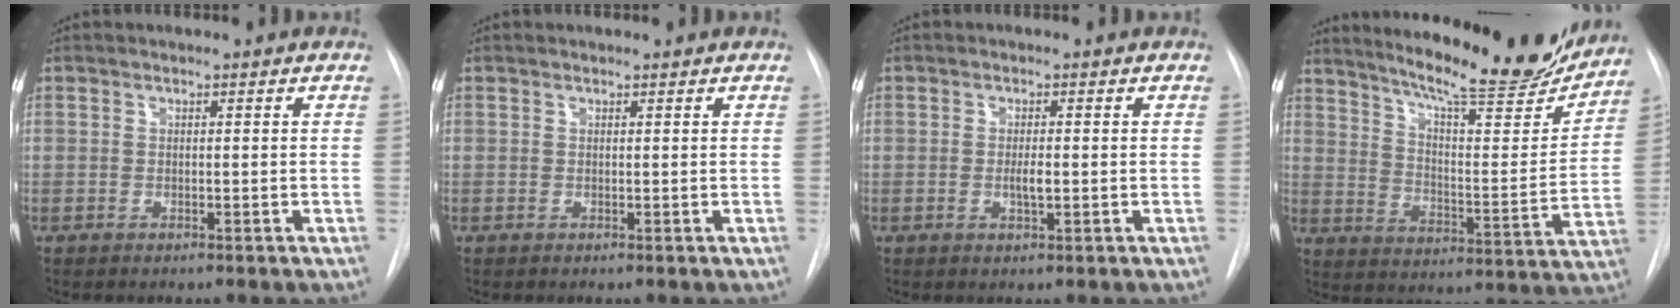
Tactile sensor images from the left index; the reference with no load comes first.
{"total": 1.0, "force": [0.9, 0.1, 0.1], "torque": [-0.008, 0.010, 0.013]}
{"total": 1.8, "force": [-0.2, 0.4, 1.8], "torque": [-0.035, -0.001, -0.003]}
{"total": 21.5, "force": [19.3, 2.4, 9.3], "torque": [-0.142, -0.048, 0.264]}